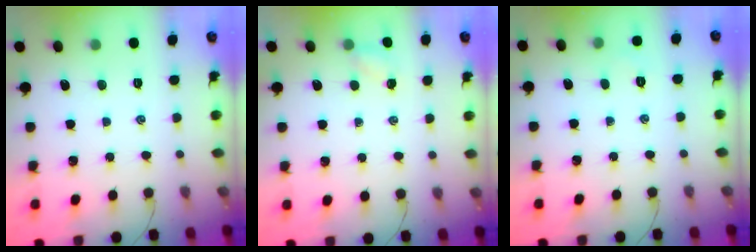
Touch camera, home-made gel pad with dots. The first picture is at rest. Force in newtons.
{"total": 2.7, "press": 2.5, "slide": 0.8}
{"total": 3.4, "press": 3.3, "slide": 1.1}